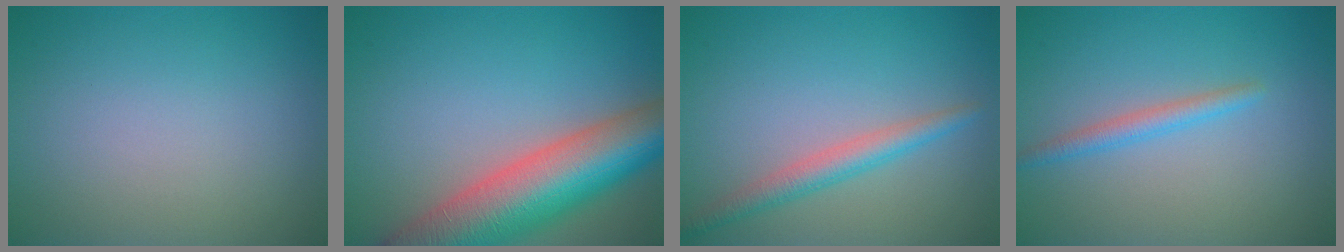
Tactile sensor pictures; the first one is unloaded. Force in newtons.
{"total": 11.6, "press": 11.6, "slide": 0.4}
{"total": 2.7, "press": 2.7, "slide": 0.1}
{"total": 1.8, "press": 1.8, "slide": 0.0}